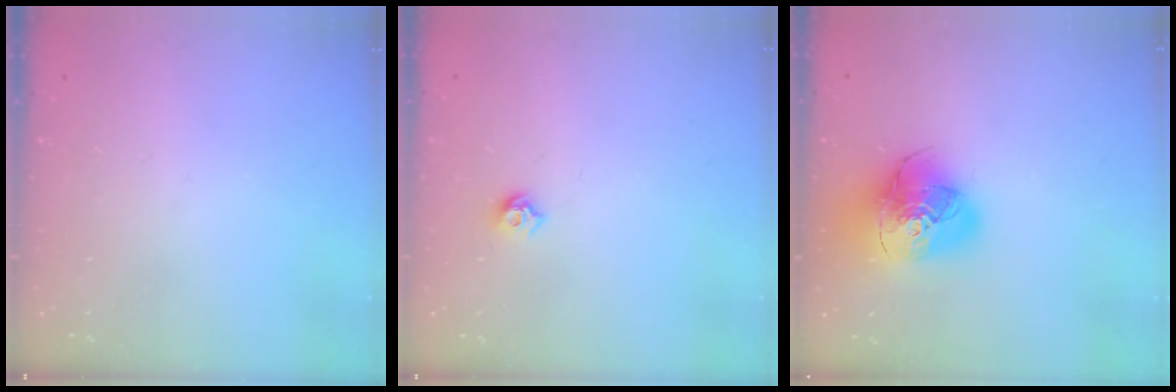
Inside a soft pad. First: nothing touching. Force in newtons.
{"total": 5.9, "press": 5.8, "slide": 1.0}
{"total": 18.8, "press": 18.6, "slide": 2.5}